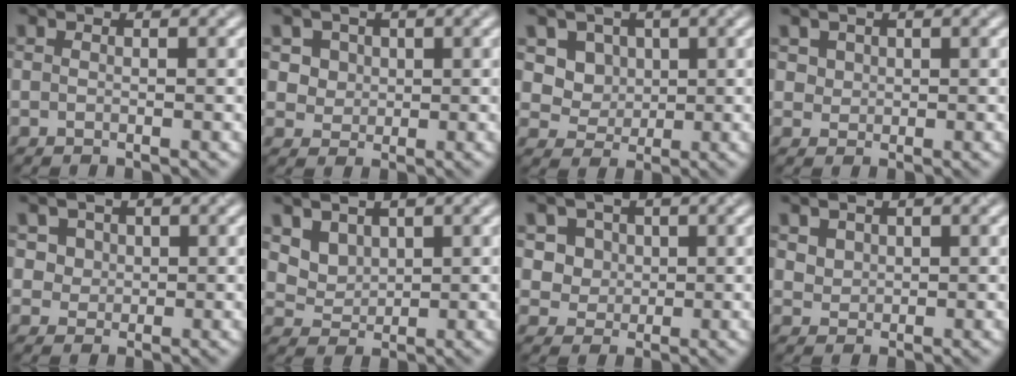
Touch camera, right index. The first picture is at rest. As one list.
[{"total": 4.0, "force": [1.9, 3.1, 1.6], "torque": [-0.035, 0.002, 0.036]}, {"total": 4.7, "force": [1.9, 3.9, 1.8], "torque": [-0.040, -0.012, 0.041]}, {"total": 2.1, "force": [1.2, 1.5, 0.7], "torque": [-0.020, 0.000, 0.032]}, {"total": 4.0, "force": [2.0, 3.2, 1.5], "torque": [-0.034, 0.004, 0.036]}, {"total": 3.8, "force": [2.4, 2.6, 1.5], "torque": [-0.049, -0.011, 0.074]}, {"total": 4.7, "force": [2.0, 3.9, 1.8], "torque": [-0.031, -0.001, 0.036]}, {"total": 2.4, "force": [1.5, 1.7, 0.9], "torque": [-0.029, -0.001, 0.042]}]